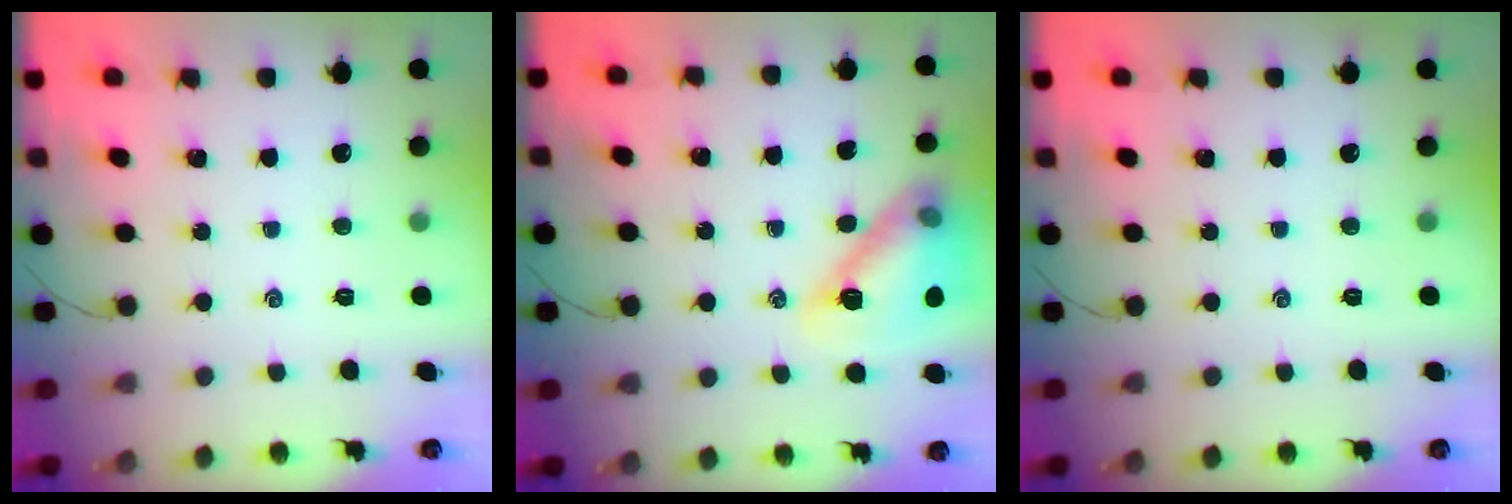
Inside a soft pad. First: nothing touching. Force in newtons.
{"total": 15.6, "press": 15.5, "slide": 1.4}
{"total": 0.0}